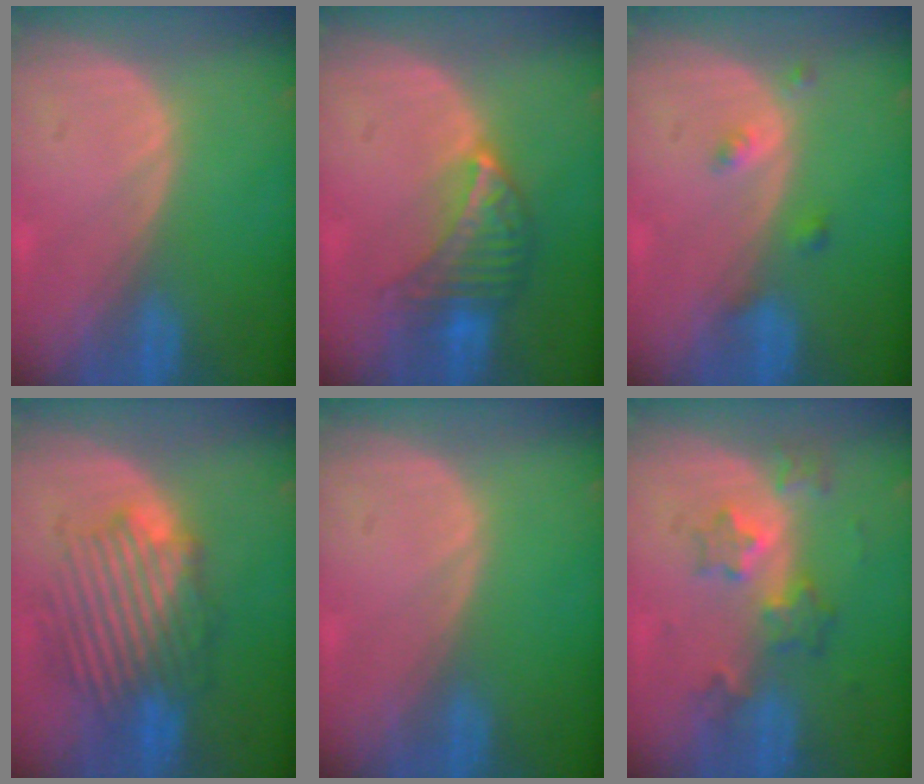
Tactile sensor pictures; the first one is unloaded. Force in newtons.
{"total": 7.0, "press": 6.4, "slide": 2.9}
{"total": 2.1, "press": 2.1, "slide": 0.2}
{"total": 8.8, "press": 8.7, "slide": 1.5}
{"total": 0.0}
{"total": 6.1, "press": 5.4, "slide": 2.8}